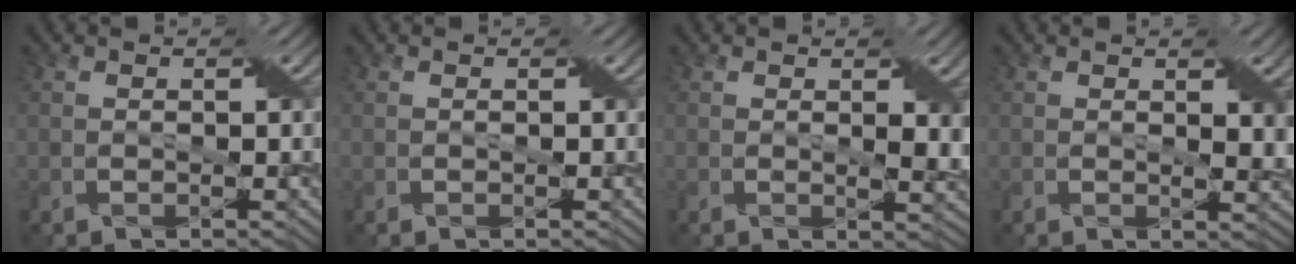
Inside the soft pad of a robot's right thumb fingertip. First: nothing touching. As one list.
[{"total": 0.0}, {"total": 2.9, "force": [0.9, 1.0, 2.6], "torque": [-0.045, -0.003, 0.018]}, {"total": 2.7, "force": [1.0, 0.9, 2.3], "torque": [-0.040, -0.004, 0.019]}]